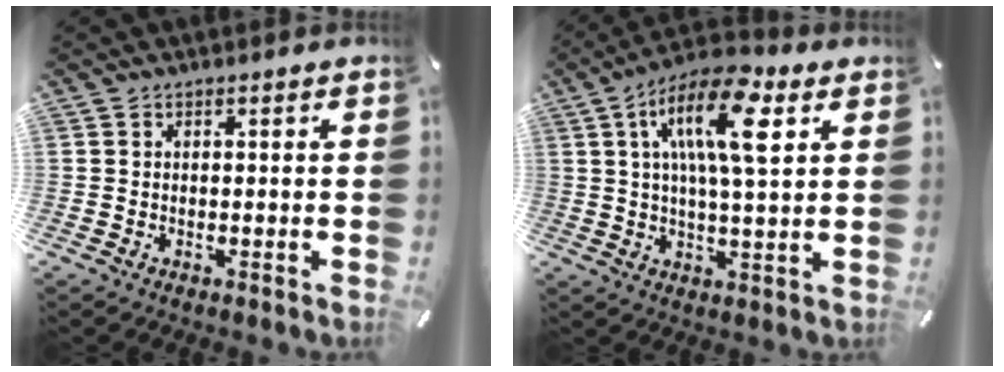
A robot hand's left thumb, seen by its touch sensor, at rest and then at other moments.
{"total": 14.9, "force": [5.8, 4.9, 12.9], "torque": [-0.233, -0.003, 0.094]}